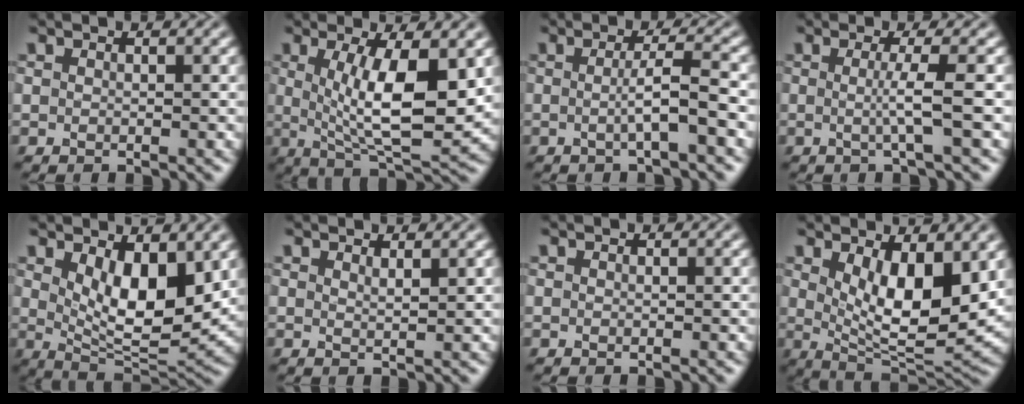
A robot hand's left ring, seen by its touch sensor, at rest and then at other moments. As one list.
[{"total": 8.6, "force": [1.3, 2.6, 8.2], "torque": [-0.137, -0.018, 0.030]}, {"total": 3.1, "force": [-0.5, 0.3, 3.1], "torque": [-0.052, 0.003, -0.015]}, {"total": 2.8, "force": [-0.1, 0.3, 2.8], "torque": [-0.052, -0.006, -0.010]}, {"total": 7.3, "force": [2.2, 3.2, 6.2], "torque": [-0.104, -0.022, 0.043]}, {"total": 1.1, "force": [0.9, 0.2, 0.5], "torque": [-0.004, 0.000, 0.015]}, {"total": 0.0}, {"total": 8.1, "force": [2.0, 3.2, 7.2], "torque": [-0.123, -0.023, 0.042]}]